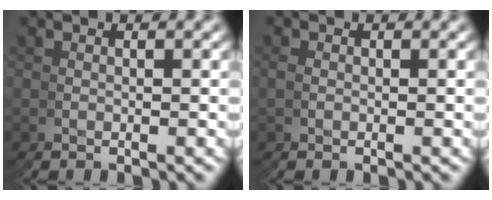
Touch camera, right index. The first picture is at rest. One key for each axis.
{"total": 0.9, "fx": -0.2, "fy": -0.3, "fz": -0.9, "tx": 0.010, "ty": 0.000, "tz": -0.004}